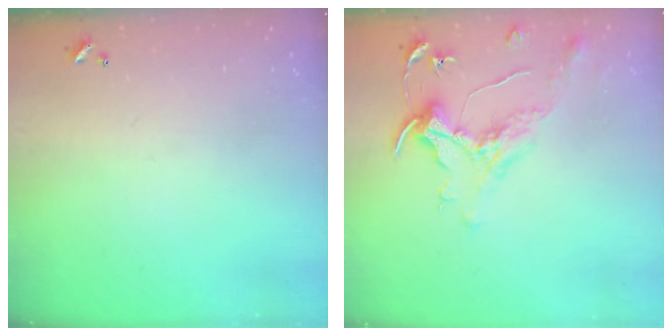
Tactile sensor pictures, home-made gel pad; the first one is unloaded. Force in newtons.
{"total": 1.6, "press": 1.4, "slide": 0.7}